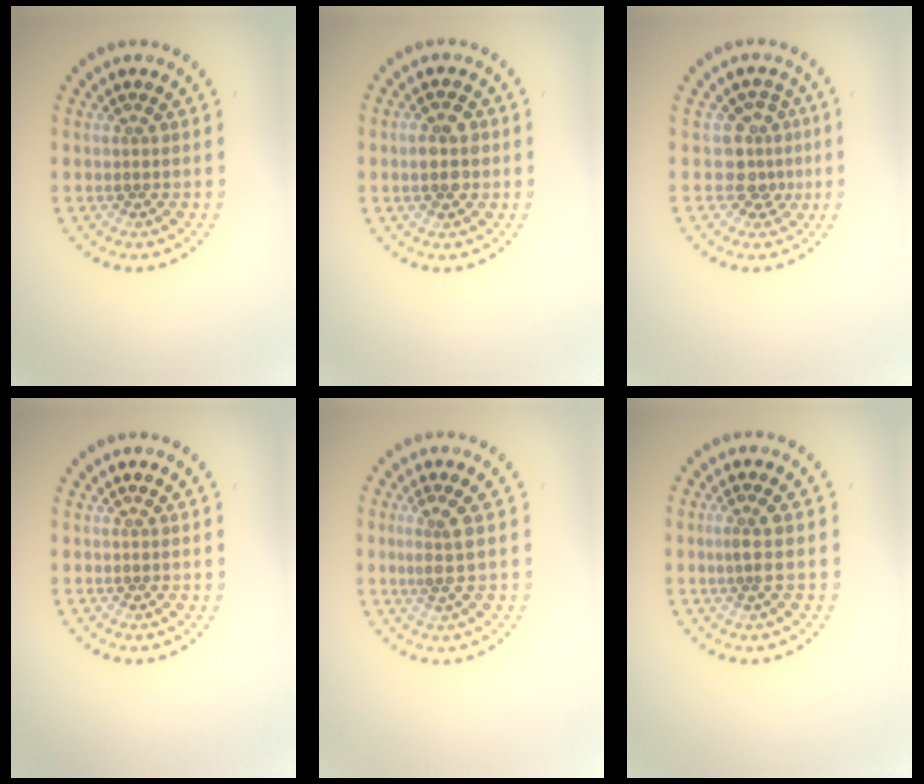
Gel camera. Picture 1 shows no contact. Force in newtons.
{"total": 2.9, "press": 2.9, "slide": 0.1}
{"total": 2.6, "press": 1.9, "slide": 1.8}
{"total": 0.0}
{"total": 2.2, "press": 1.6, "slide": 1.5}
{"total": 1.6, "press": 1.3, "slide": 1.0}